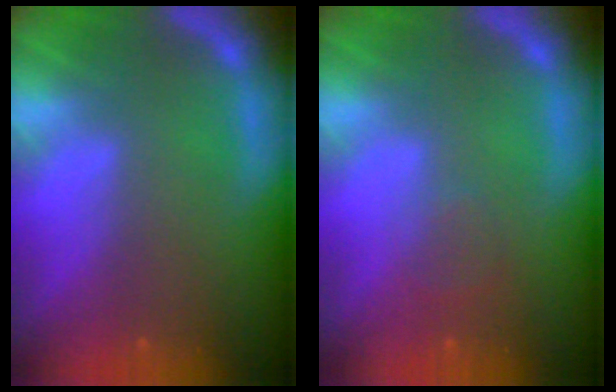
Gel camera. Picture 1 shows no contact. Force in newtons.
{"total": 1.5}